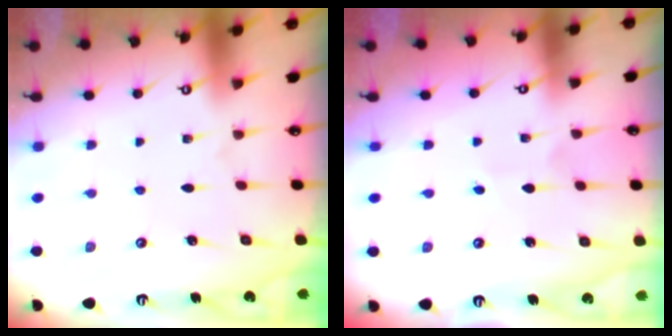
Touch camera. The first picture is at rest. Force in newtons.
{"total": 2.9, "press": 2.8, "slide": 0.4}